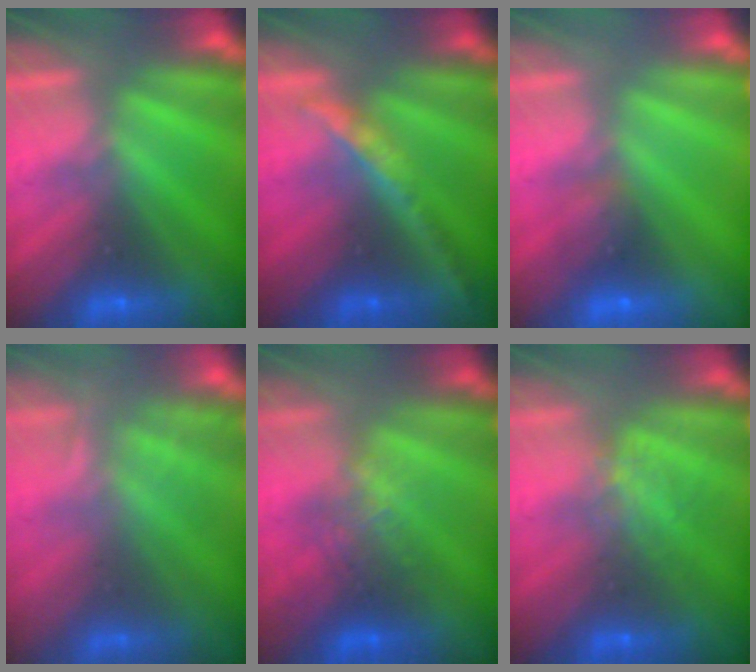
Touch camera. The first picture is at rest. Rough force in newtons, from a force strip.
{"total": 2.4}
{"total": 1.5}
{"total": 2.2}
{"total": 2.6}
{"total": 1.2}